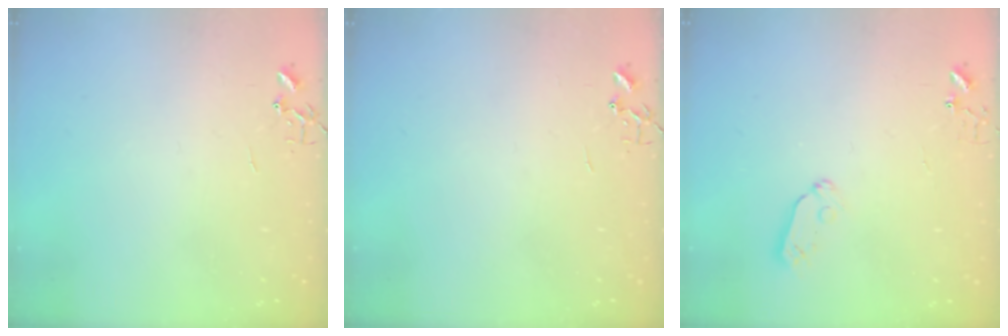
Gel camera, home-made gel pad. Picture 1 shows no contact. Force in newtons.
{"total": 0.0}
{"total": 5.0, "press": 4.9, "slide": 1.1}